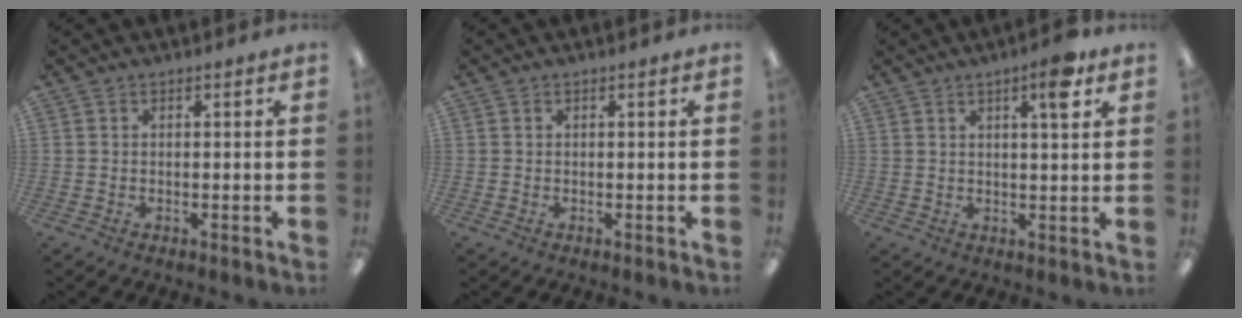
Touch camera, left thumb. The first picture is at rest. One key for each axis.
{"total": 0.0}
{"total": 5.8, "fx": 3.3, "fy": 1.0, "fz": 4.6, "tx": -0.067, "ty": -0.008, "tz": 0.049}